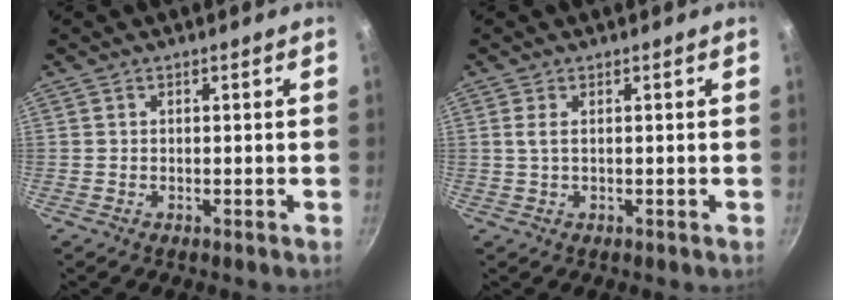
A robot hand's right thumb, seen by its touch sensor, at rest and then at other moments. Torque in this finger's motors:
{"motor_torque": [-0.62, -0.24, 0.37, -0.05, 0.10]}